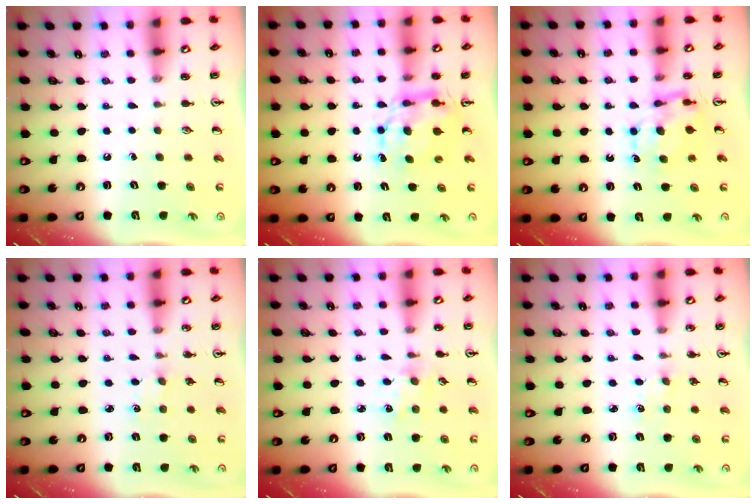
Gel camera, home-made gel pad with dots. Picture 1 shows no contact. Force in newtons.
{"total": 7.6, "press": 7.5, "slide": 0.7}
{"total": 6.9, "press": 6.9, "slide": 0.6}
{"total": 0.8, "press": 0.8, "slide": 0.2}
{"total": 1.2, "press": 1.2, "slide": 0.2}
{"total": 1.3, "press": 1.3, "slide": 0.3}